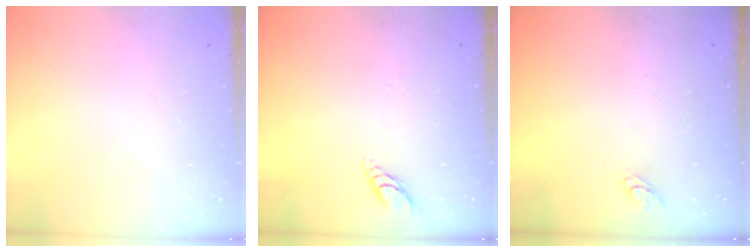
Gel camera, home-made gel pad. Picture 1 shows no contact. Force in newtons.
{"total": 4.0, "press": 4.0, "slide": 0.4}
{"total": 2.7, "press": 2.7, "slide": 0.3}